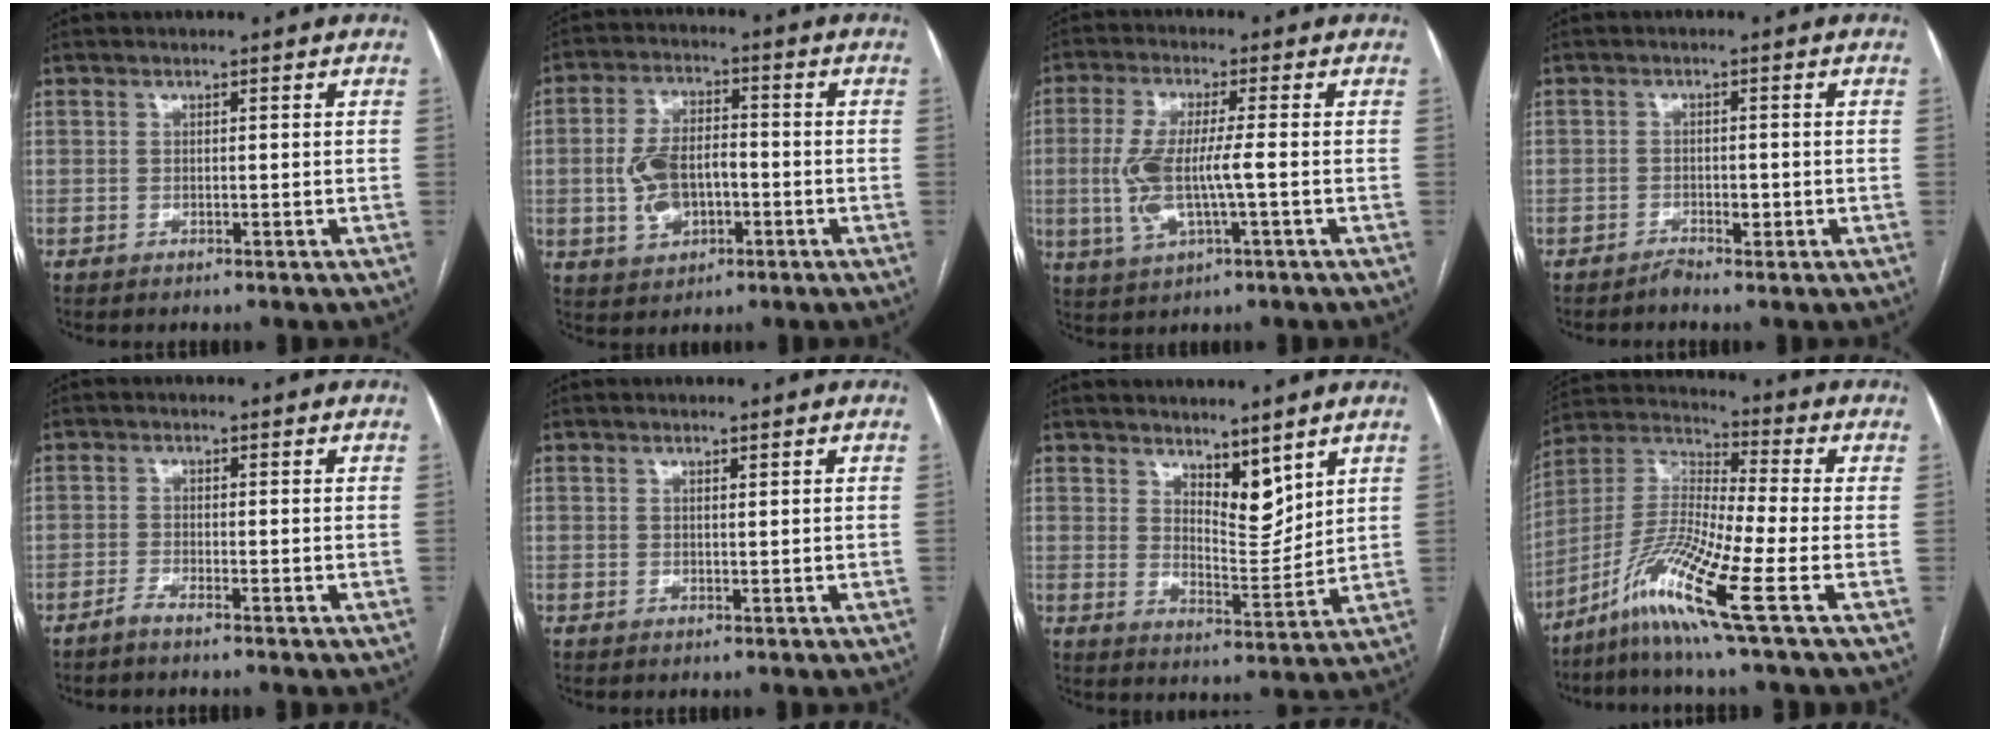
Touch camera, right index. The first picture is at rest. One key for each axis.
{"total": 8.4, "fx": -1.6, "fy": 4.9, "fz": 6.6, "tx": -0.137, "ty": 0.013, "tz": -0.022}
{"total": 8.4, "fx": -1.0, "fy": 1.4, "fz": 8.2, "tx": -0.183, "ty": 0.002, "tz": -0.018}
{"total": 1.6, "fx": -1.1, "fy": 0.5, "fz": 1.0, "tx": -0.013, "ty": 0.002, "tz": -0.018}
{"total": 1.4, "fx": -1.3, "fy": -0.3, "fz": 0.6, "tx": -0.014, "ty": -0.001, "tz": -0.030}
{"total": 0.6, "fx": 0.4, "fy": 0.1, "fz": 0.5, "tx": -0.008, "ty": -0.002, "tz": 0.006}
{"total": 6.6, "fx": 4.9, "fy": 2.6, "fz": 3.6, "tx": -0.056, "ty": -0.013, "tz": 0.090}
{"total": 15.1, "fx": -7.1, "fy": -0.6, "fz": 13.3, "tx": -0.276, "ty": -0.023, "tz": -0.143}